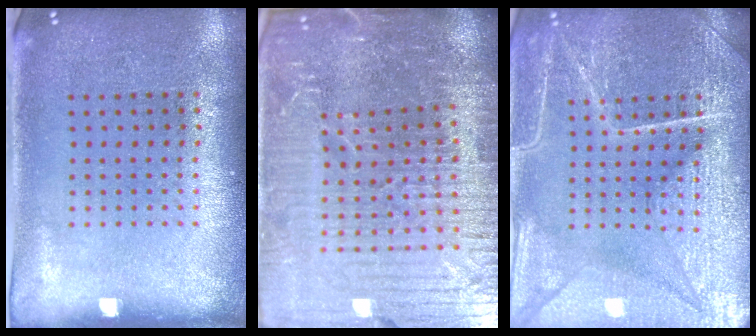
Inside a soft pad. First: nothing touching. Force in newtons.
{"total": 6.4, "press": 5.6, "slide": 3.0}
{"total": 7.0, "press": 6.9, "slide": 0.8}